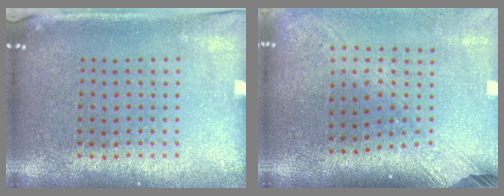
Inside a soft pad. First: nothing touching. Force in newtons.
{"total": 2.4, "press": 1.7, "slide": 1.6}